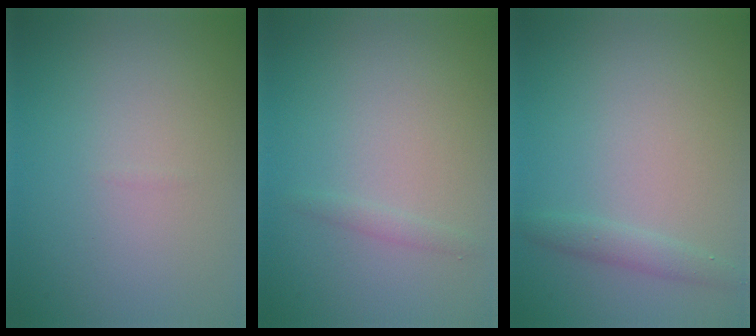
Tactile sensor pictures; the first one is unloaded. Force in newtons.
{"total": 0.8, "press": 0.8, "slide": 0.1}
{"total": 1.4, "press": 1.4, "slide": 0.0}